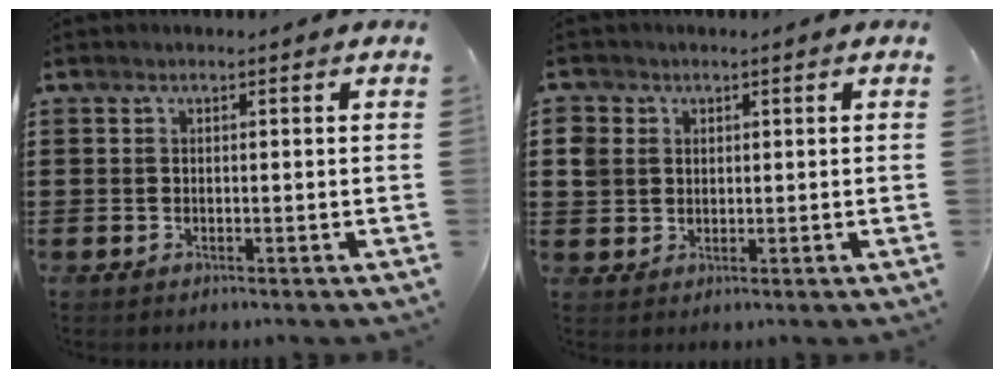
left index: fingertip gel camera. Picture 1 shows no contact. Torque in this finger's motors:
{"motor_torque": [0.31, 0.01, 0.22, 0.04]}